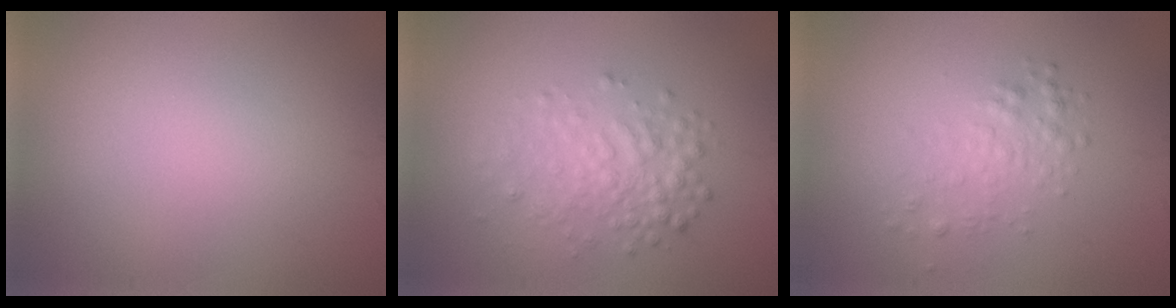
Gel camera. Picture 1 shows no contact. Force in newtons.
{"total": 3.1, "press": 3.1, "slide": 0.1}
{"total": 1.8, "press": 1.8, "slide": 0.1}